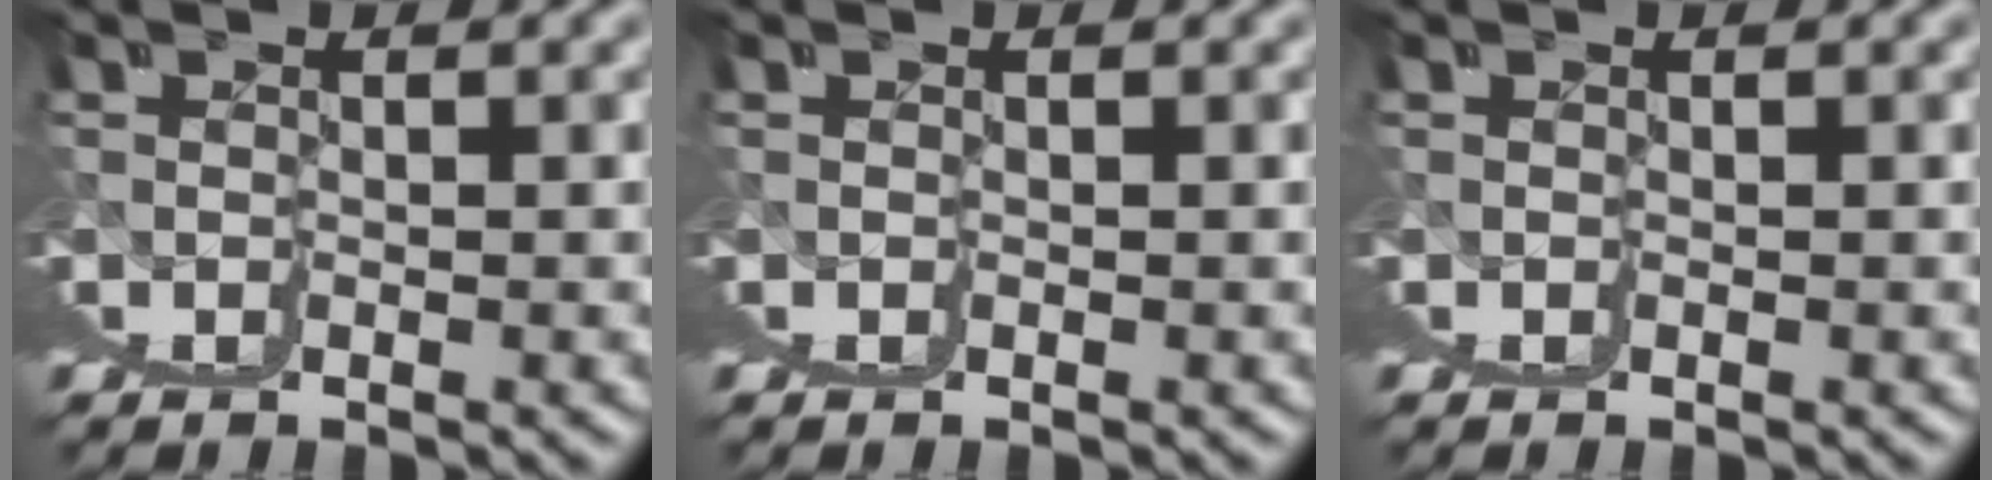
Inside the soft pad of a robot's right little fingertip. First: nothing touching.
{"total": 0.0}
{"total": 0.0}